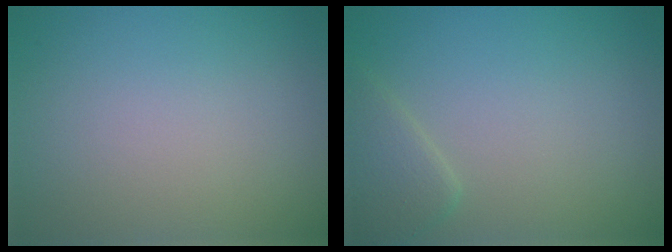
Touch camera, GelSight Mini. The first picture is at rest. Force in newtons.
{"total": 2.2, "press": 2.1, "slide": 0.2}